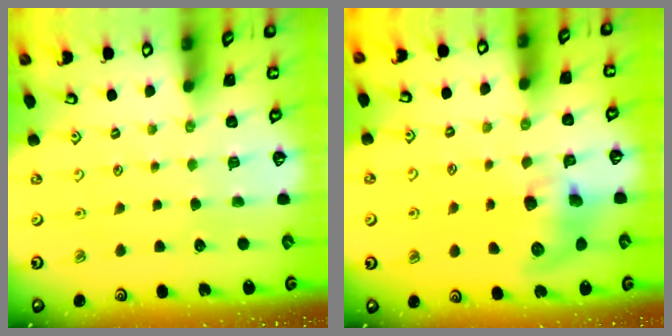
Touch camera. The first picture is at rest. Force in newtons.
{"total": 9.7, "press": 9.6, "slide": 1.0}